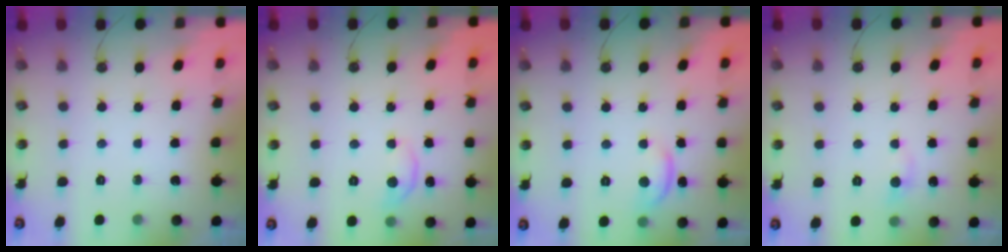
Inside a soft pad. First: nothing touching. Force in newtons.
{"total": 2.2, "press": 2.2, "slide": 0.5}
{"total": 2.0, "press": 2.0, "slide": 0.4}
{"total": 1.1, "press": 0.8, "slide": 0.8}